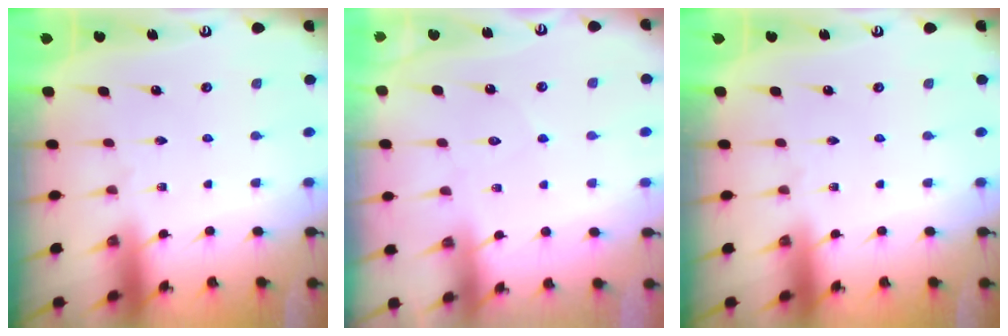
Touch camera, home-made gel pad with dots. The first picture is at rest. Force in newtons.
{"total": 4.0, "press": 4.0, "slide": 0.4}
{"total": 0.0}